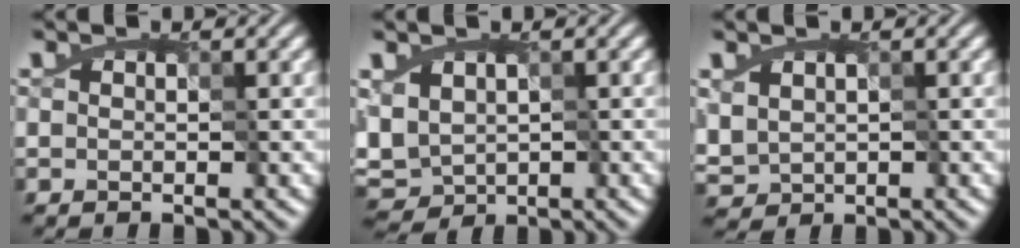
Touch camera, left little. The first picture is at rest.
{"total": 2.6, "force": [-0.8, 2.2, 1.1], "torque": [-0.031, -0.012, -0.003]}
{"total": 1.5, "force": [0.1, 1.4, 0.7], "torque": [-0.034, -0.008, 0.018]}